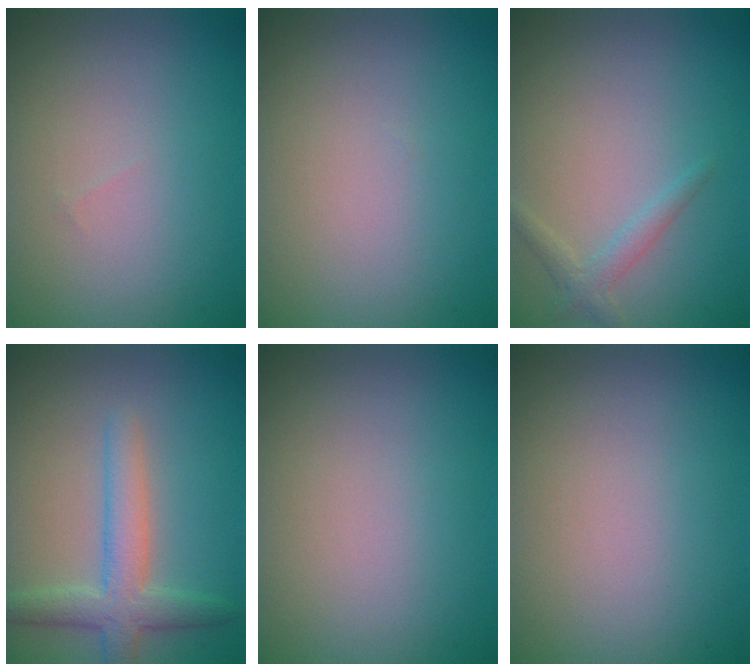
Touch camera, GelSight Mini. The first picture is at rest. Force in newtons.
{"total": 0.0}
{"total": 1.5, "press": 1.5, "slide": 0.1}
{"total": 3.8, "press": 3.8, "slide": 0.1}
{"total": 0.0}
{"total": 0.0}